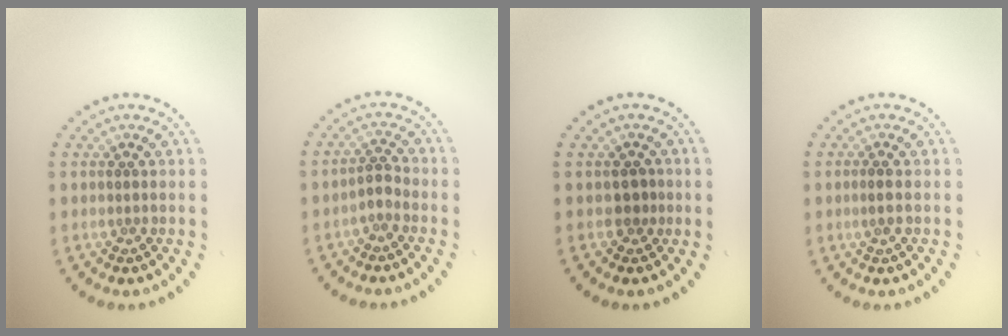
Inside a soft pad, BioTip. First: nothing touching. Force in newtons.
{"total": 1.2, "press": 1.0, "slide": 0.7}
{"total": 1.2, "press": 0.9, "slide": 0.7}
{"total": 0.8, "press": 0.8, "slide": 0.2}